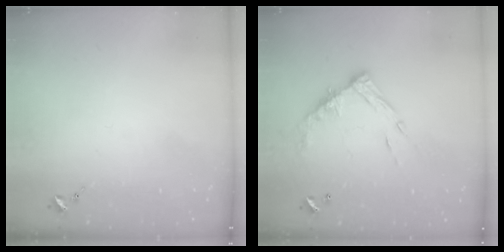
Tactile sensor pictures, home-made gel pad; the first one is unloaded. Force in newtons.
{"total": 13.3, "press": 13.3, "slide": 1.1}